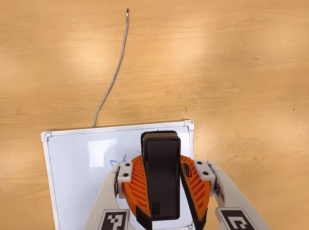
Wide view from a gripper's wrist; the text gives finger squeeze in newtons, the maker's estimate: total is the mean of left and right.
{"total": 9.3, "left": 8.9, "right": 9.7}